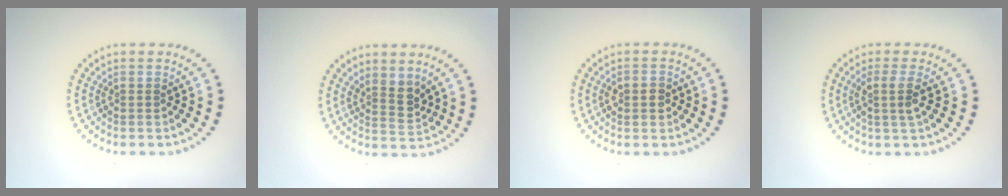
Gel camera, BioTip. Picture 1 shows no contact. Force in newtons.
{"total": 2.3, "press": 1.8, "slide": 1.4}
{"total": 1.9, "press": 1.9, "slide": 0.2}
{"total": 2.2, "press": 1.8, "slide": 1.2}